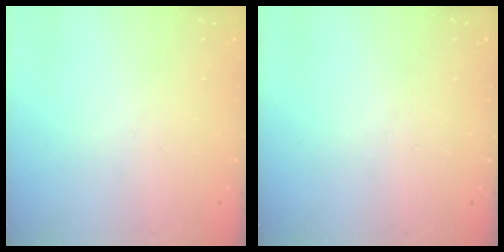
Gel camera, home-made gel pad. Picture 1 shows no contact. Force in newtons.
{"total": 0.0}